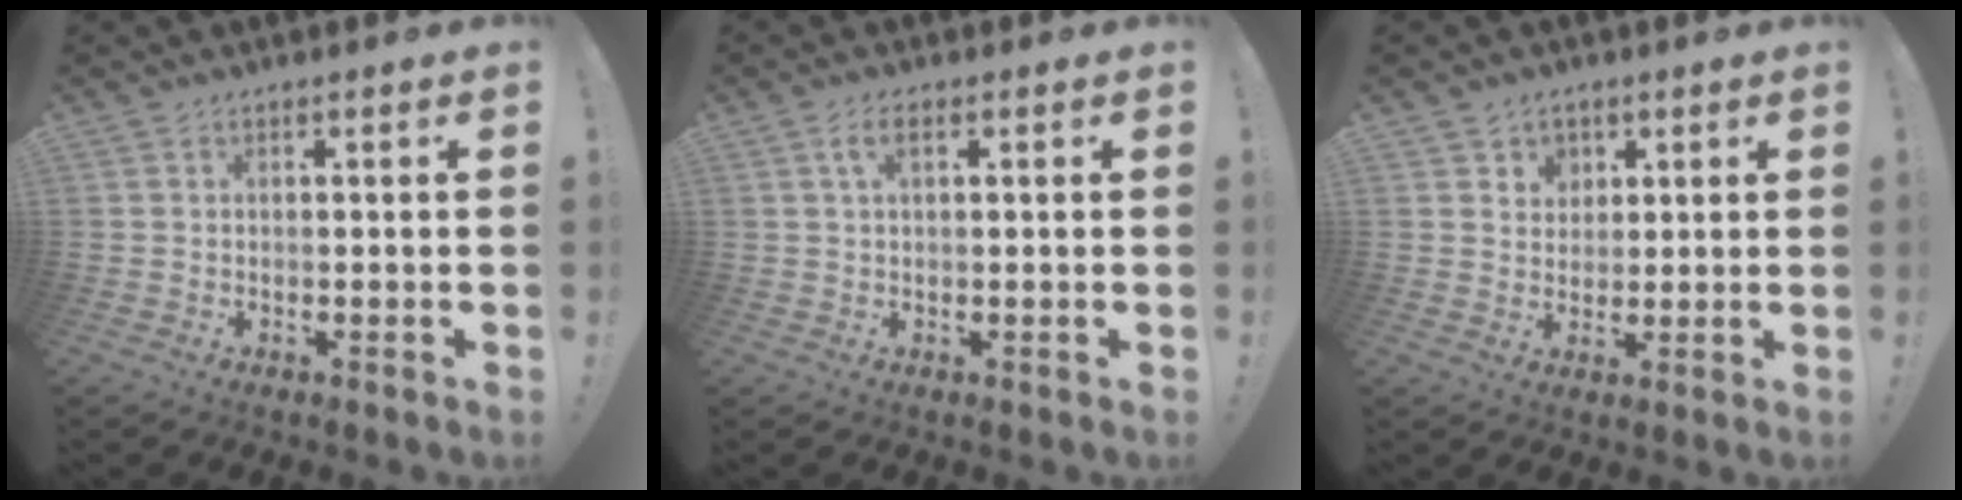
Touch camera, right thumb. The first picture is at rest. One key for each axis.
{"total": 3.5, "fx": 1.2, "fy": 1.5, "fz": 2.9, "tx": -0.050, "ty": 0.004, "tz": 0.020}
{"total": 4.9, "fx": 2.4, "fy": 4.3, "fz": 0.6, "tx": 0.003, "ty": -0.019, "tz": 0.043}